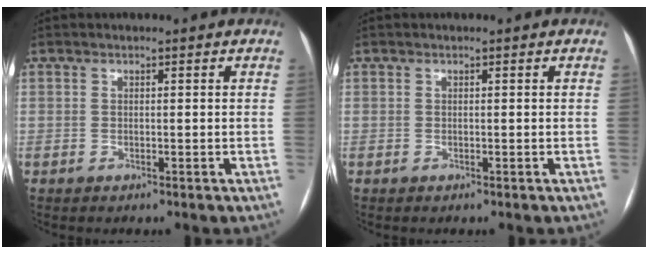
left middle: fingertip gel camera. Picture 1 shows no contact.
{"total": 0.0}